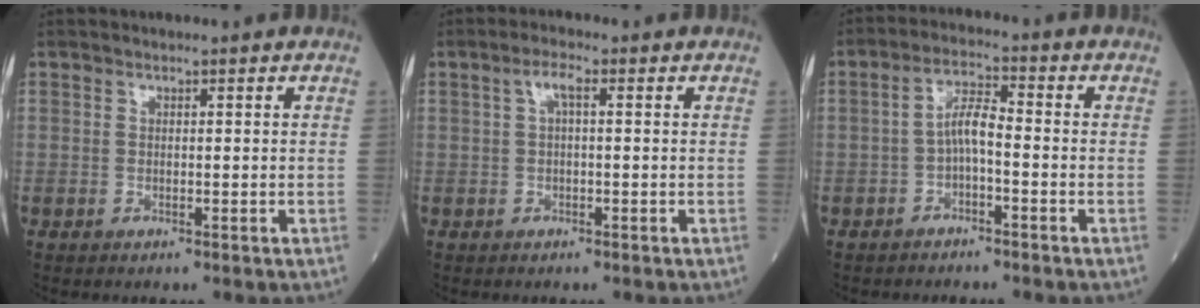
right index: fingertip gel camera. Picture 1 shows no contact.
{"total": 2.3, "force": [0.5, 0.5, 2.2], "torque": [-0.045, 0.010, 0.010]}
{"total": 4.3, "force": [-1.2, 1.1, 4.0], "torque": [-0.075, 0.014, -0.025]}